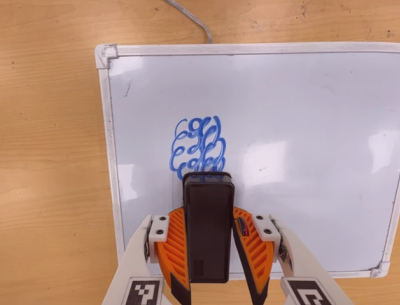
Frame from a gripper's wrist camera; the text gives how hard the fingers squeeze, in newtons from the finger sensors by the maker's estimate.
{"total": 6.3, "left": 5.0, "right": 7.6}